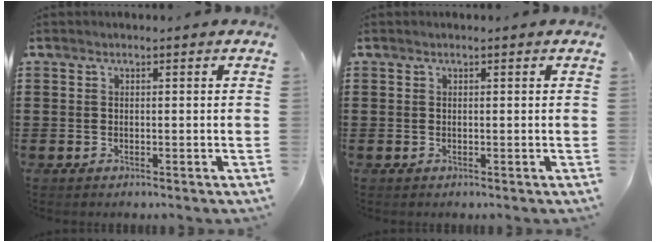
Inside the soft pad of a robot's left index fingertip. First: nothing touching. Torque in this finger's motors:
{"motor_torque": [0.01, -0.04, -0.01, -0.01]}